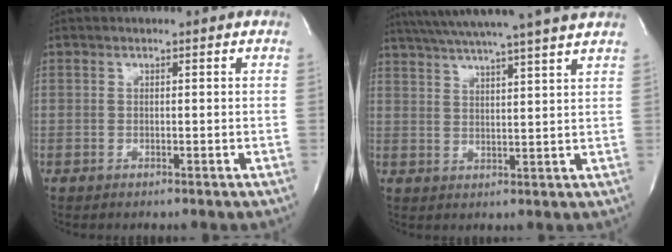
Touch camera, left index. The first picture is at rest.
{"total": 17.9, "force": [15.7, -1.1, 8.5], "torque": [-0.149, 0.001, 0.218]}